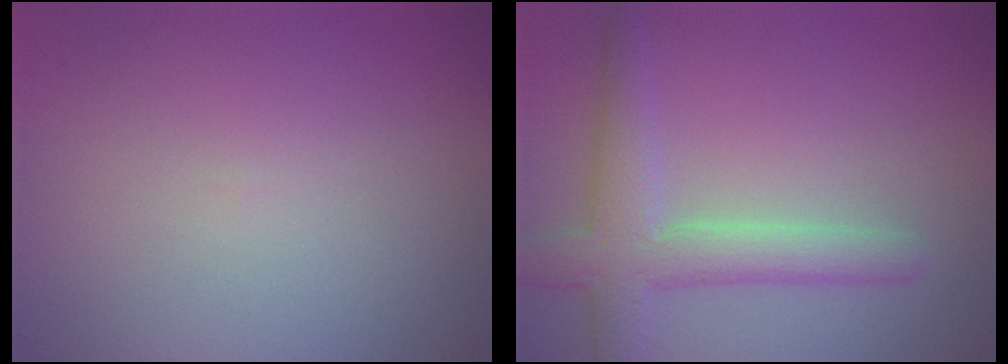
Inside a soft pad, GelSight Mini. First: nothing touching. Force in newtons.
{"total": 4.5, "press": 4.5, "slide": 0.2}